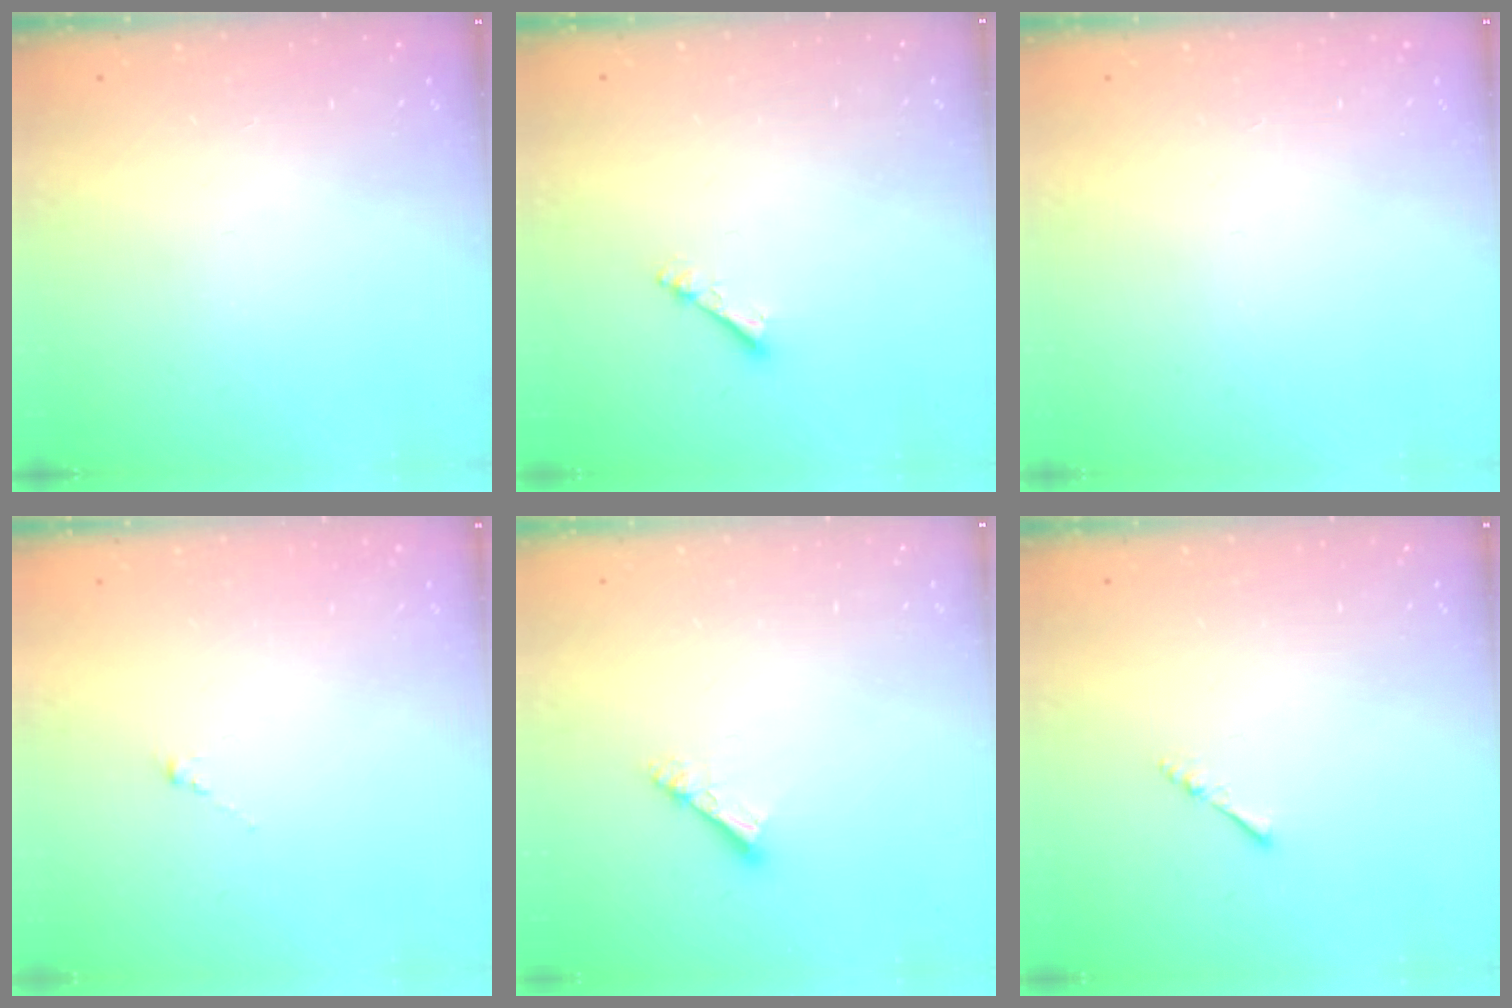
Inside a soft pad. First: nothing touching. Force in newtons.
{"total": 2.7, "press": 2.7, "slide": 0.4}
{"total": 0.0}
{"total": 0.8, "press": 0.7, "slide": 0.5}
{"total": 4.3, "press": 4.3, "slide": 0.3}
{"total": 2.4, "press": 2.3, "slide": 0.5}